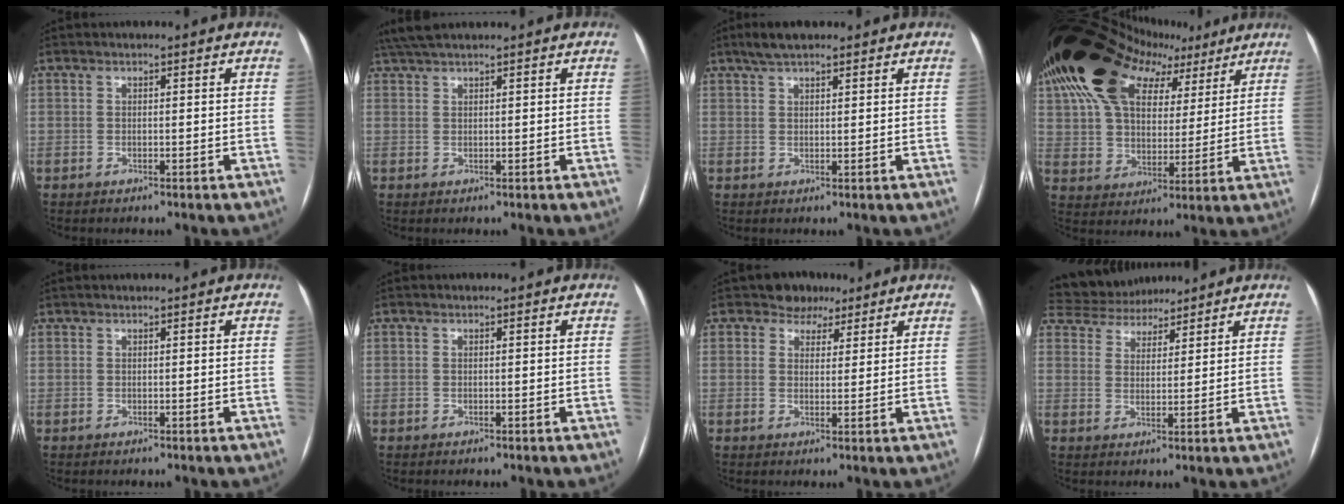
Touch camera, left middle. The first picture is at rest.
{"total": 3.4, "force": [2.9, 0.2, 1.7], "torque": [-0.037, 0.025, 0.059]}
{"total": 4.4, "force": [3.1, 1.5, 2.7], "torque": [-0.058, 0.020, 0.054]}
{"total": 22.3, "force": [12.4, 13.1, 13.1], "torque": [-0.253, 0.081, 0.210]}
{"total": 0.0}
{"total": 0.0}
{"total": 4.2, "force": [2.9, 3.0, 0.7], "torque": [-0.009, 0.009, 0.042]}
{"total": 7.9, "force": [7.4, 2.6, 1.1], "torque": [-0.023, 0.028, 0.126]}